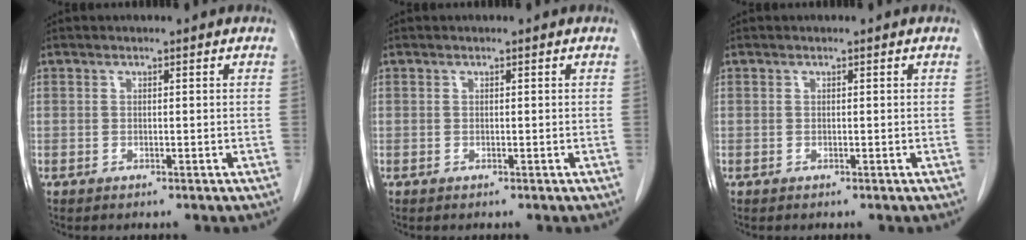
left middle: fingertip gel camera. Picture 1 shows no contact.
{"total": 0.0}
{"total": 0.0}